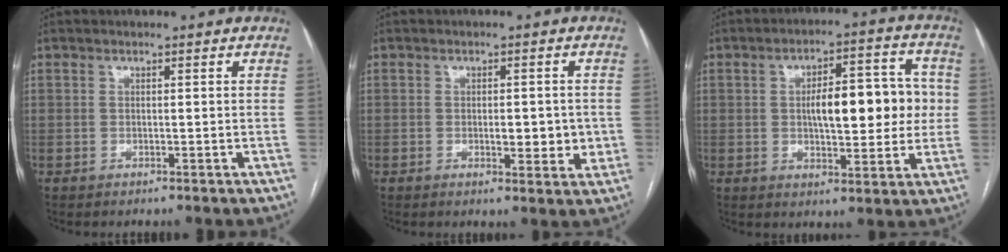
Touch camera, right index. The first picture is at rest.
{"total": 4.6, "force": [-0.4, 2.0, 4.2], "torque": [-0.052, -0.001, 0.000]}
{"total": 12.5, "force": [0.8, 4.6, 11.6], "torque": [-0.165, 0.029, 0.016]}